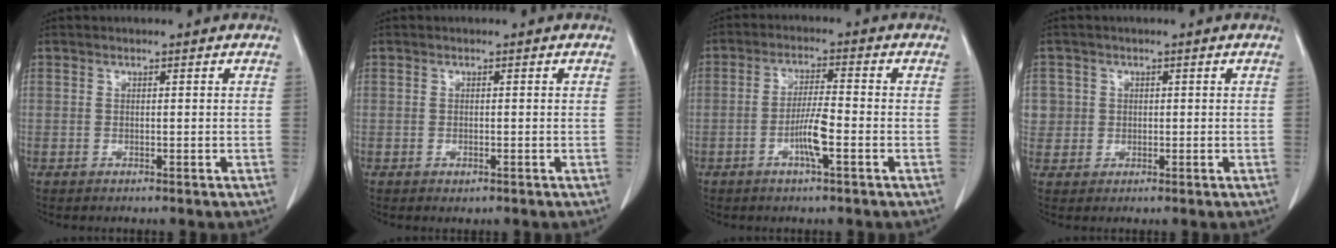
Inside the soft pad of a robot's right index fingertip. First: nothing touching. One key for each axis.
{"total": 0.7, "fx": -0.4, "fy": 0.3, "fz": 0.4, "tx": -0.008, "ty": -0.001, "tz": -0.002}
{"total": 5.2, "fx": -1.9, "fy": 0.2, "fz": 4.9, "tx": -0.096, "ty": -0.001, "tz": -0.036}
{"total": 3.3, "fx": 0.7, "fy": 3.3, "fz": 0.0, "tx": 0.018, "ty": 0.005, "tz": 0.015}